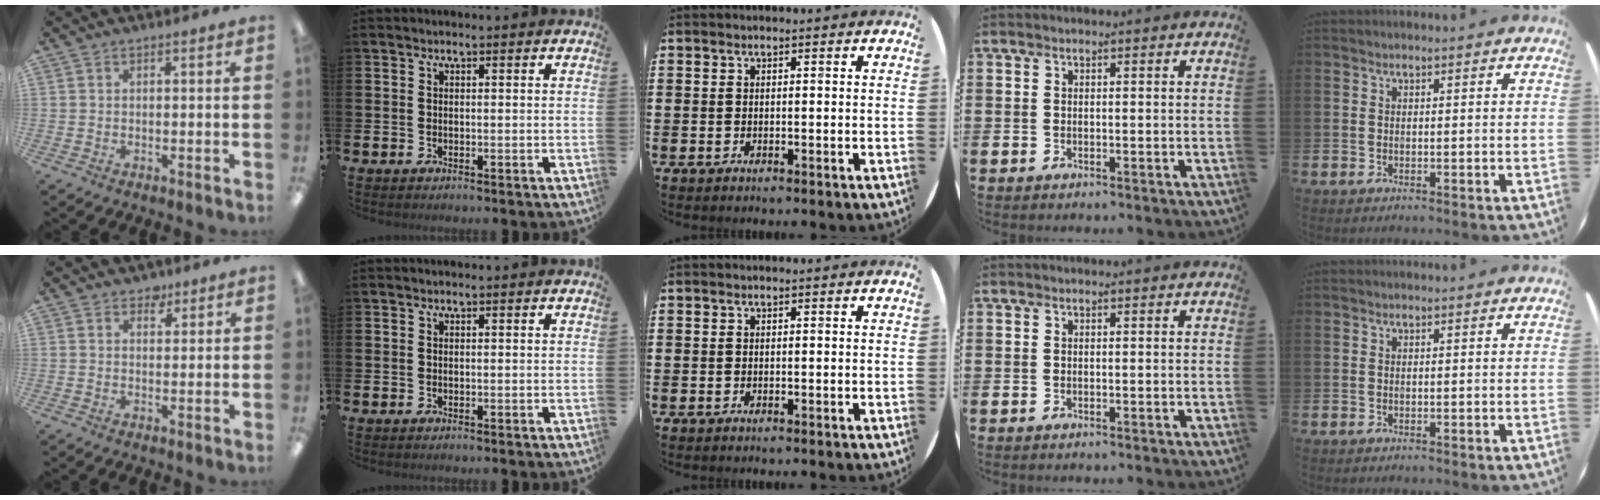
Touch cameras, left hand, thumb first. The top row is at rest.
{"thumb": {"total": 3.2, "force": [2.4, 1.9, 1.0], "torque": [0.001, -0.009, 0.040]}}